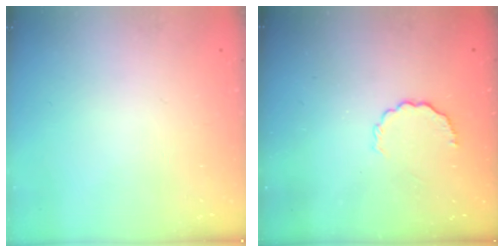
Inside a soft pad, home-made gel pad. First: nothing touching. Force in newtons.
{"total": 4.5, "press": 4.3, "slide": 1.5}